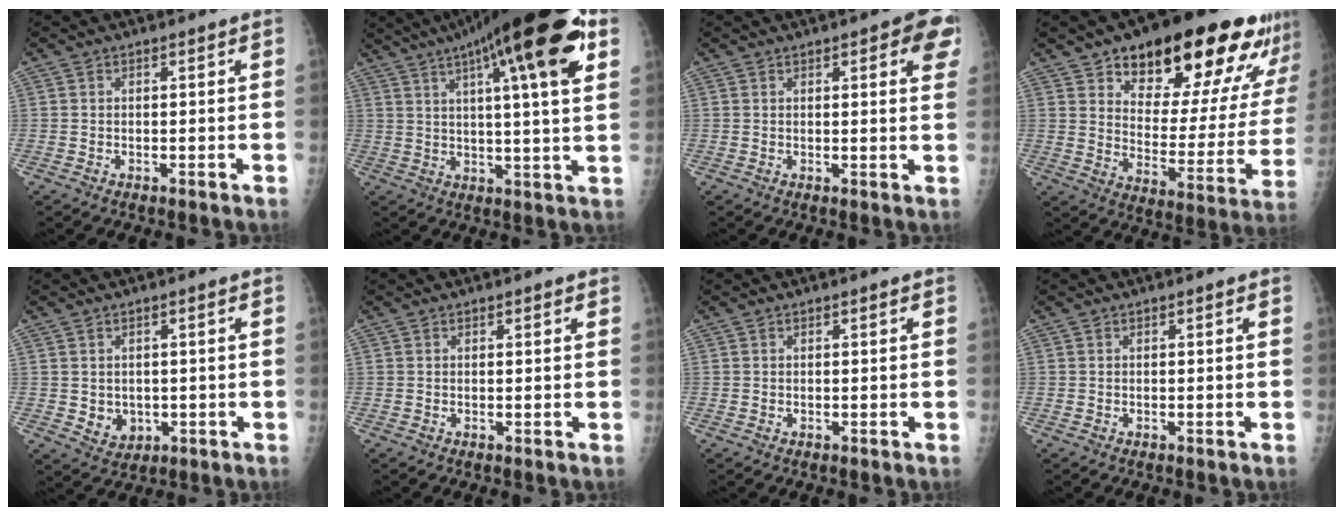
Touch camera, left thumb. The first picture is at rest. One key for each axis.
{"total": 23.6, "fx": 11.3, "fy": 4.7, "fz": 20.1, "tx": -0.303, "ty": 0.001, "tz": 0.166}
{"total": 9.2, "fx": 4.1, "fy": 3.0, "fz": 7.7, "tx": -0.059, "ty": -0.009, "tz": 0.040}
{"total": 25.6, "fx": 16.4, "fy": 10.3, "fz": 16.7, "tx": -0.192, "ty": -0.063, "tz": 0.235}
{"total": 4.0, "fx": -0.2, "fy": 3.5, "fz": 2.0, "tx": -0.017, "ty": -0.004, "tz": 0.012}
{"total": 0.7, "fx": 0.5, "fy": 0.3, "fz": 0.4, "tx": -0.002, "ty": -0.001, "tz": 0.005}
{"total": 0.0}
{"total": 0.0}